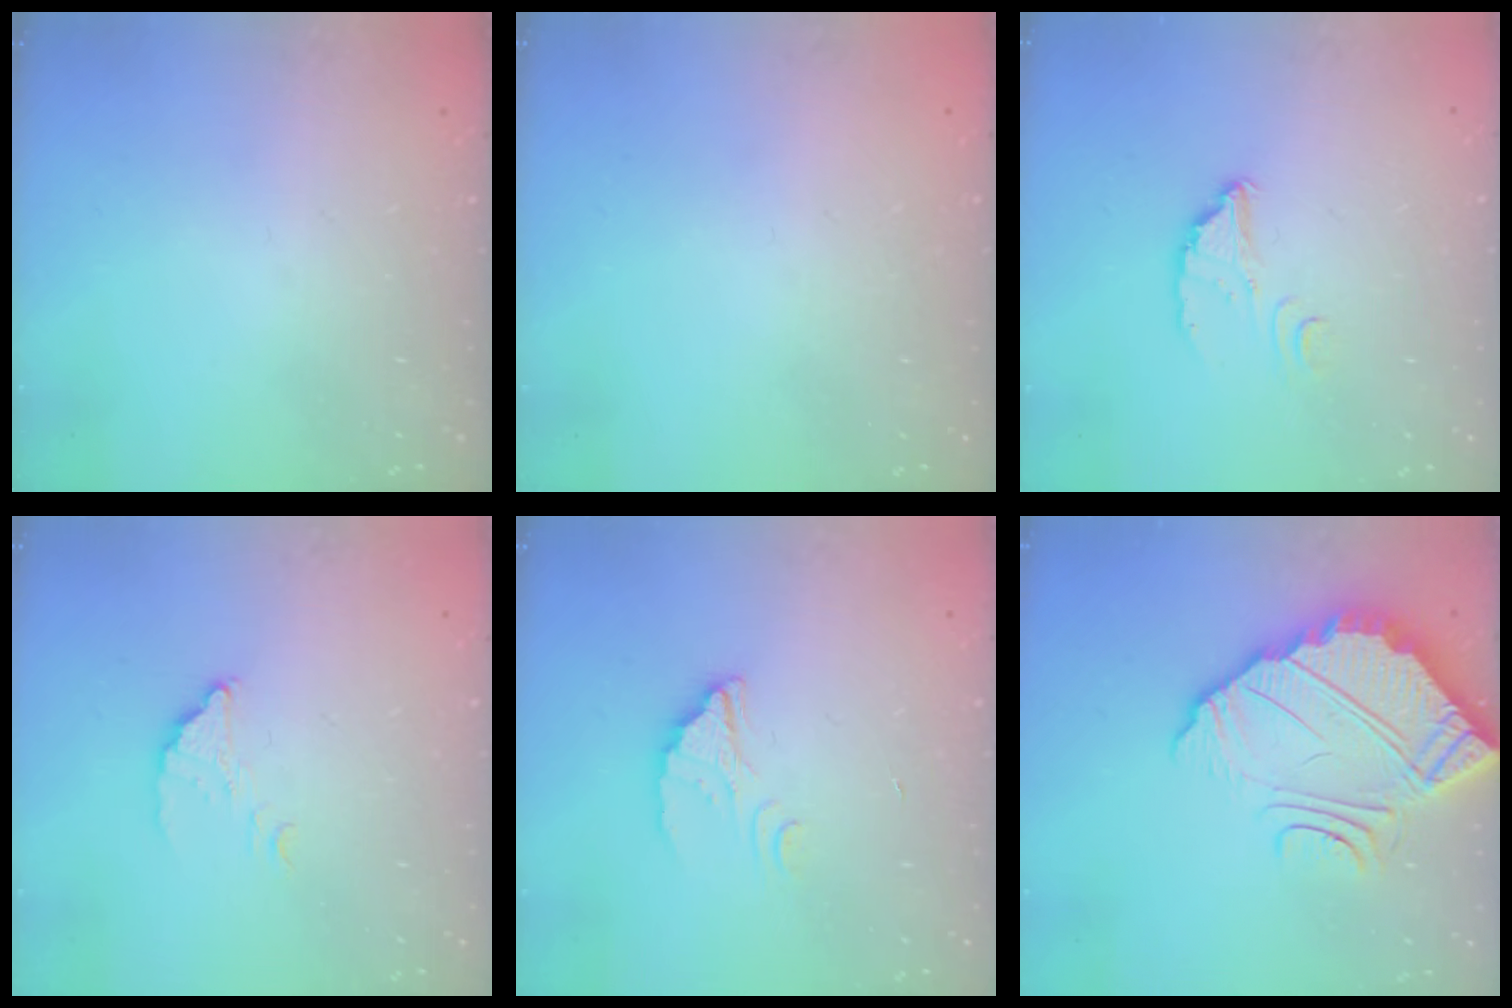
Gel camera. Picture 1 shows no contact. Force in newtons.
{"total": 2.2, "press": 2.2, "slide": 0.1}
{"total": 4.2, "press": 4.1, "slide": 0.2}
{"total": 2.2, "press": 2.2, "slide": 0.0}
{"total": 2.6, "press": 2.6, "slide": 0.1}
{"total": 10.5, "press": 10.4, "slide": 0.7}